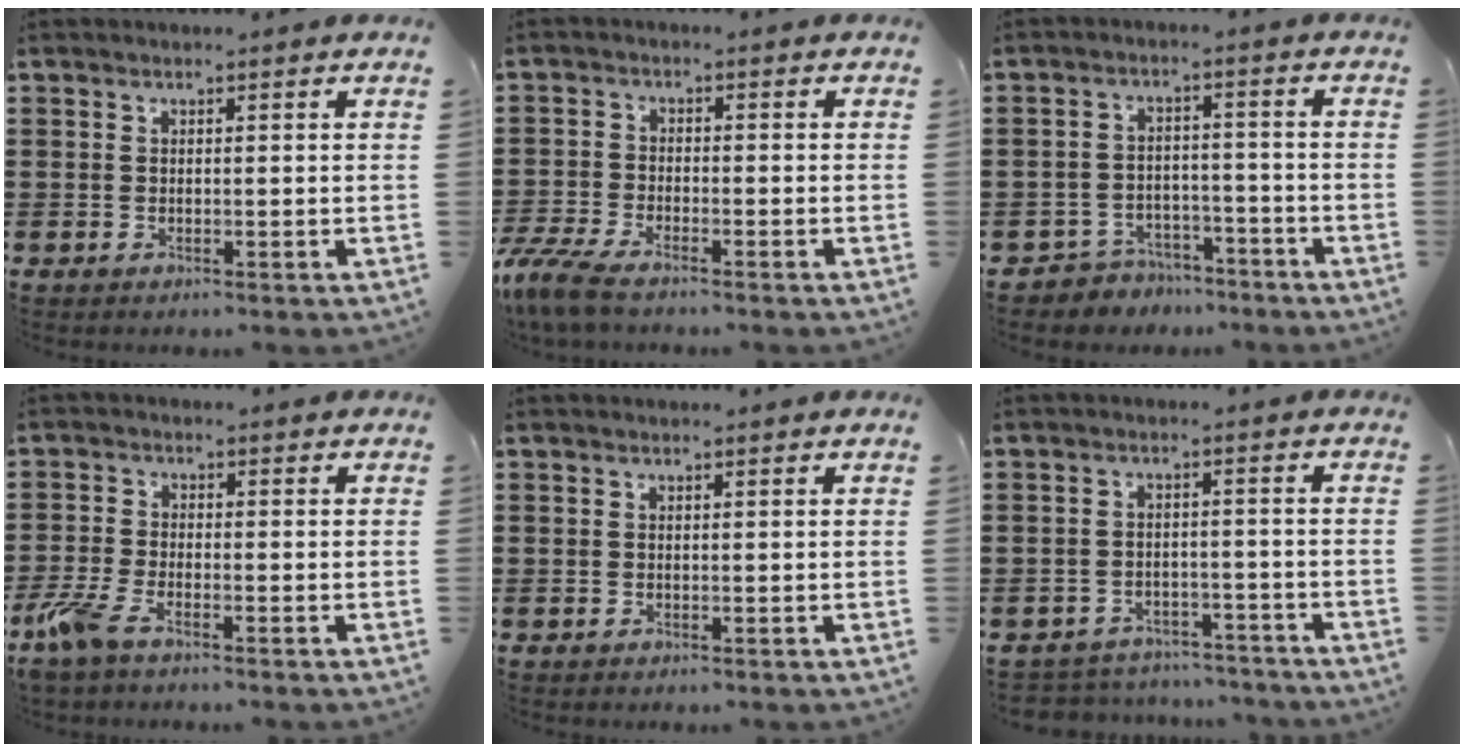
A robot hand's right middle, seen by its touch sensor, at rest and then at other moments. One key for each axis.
{"total": 4.8, "fx": -4.2, "fy": 0.7, "fz": 2.3, "tx": -0.080, "ty": -0.016, "tz": -0.093}
{"total": 4.2, "fx": -4.1, "fy": 1.2, "fz": -0.2, "tx": -0.006, "ty": 0.008, "tz": -0.087}
{"total": 4.8, "fx": -3.2, "fy": 1.1, "fz": 3.4, "tx": -0.097, "ty": -0.016, "tz": -0.068}
{"total": 0.0}
{"total": 3.7, "fx": -3.6, "fy": 0.6, "fz": -0.3, "tx": -0.004, "ty": 0.002, "tz": -0.079}